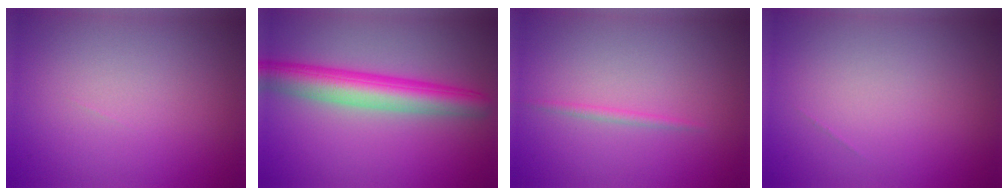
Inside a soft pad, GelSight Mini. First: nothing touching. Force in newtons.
{"total": 6.3, "press": 6.3, "slide": 0.2}
{"total": 0.8, "press": 0.8, "slide": 0.0}
{"total": 0.0}